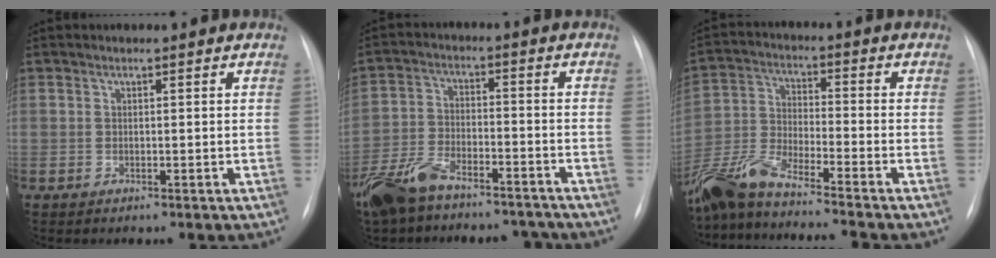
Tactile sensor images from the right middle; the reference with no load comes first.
{"total": 13.3, "force": [-11.0, 5.0, 5.7], "torque": [-0.117, 0.007, -0.187]}
{"total": 13.9, "force": [-12.1, -0.4, 6.8], "torque": [-0.146, -0.010, -0.227]}